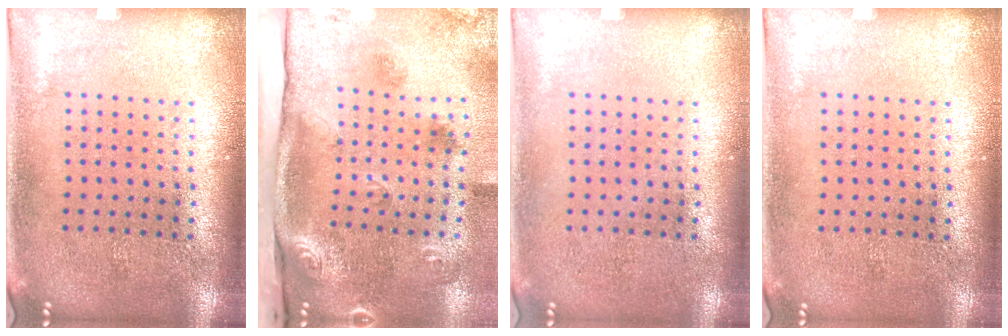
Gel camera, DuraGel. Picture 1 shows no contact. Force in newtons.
{"total": 3.3, "press": 2.1, "slide": 2.5}
{"total": 0.0}
{"total": 0.0}